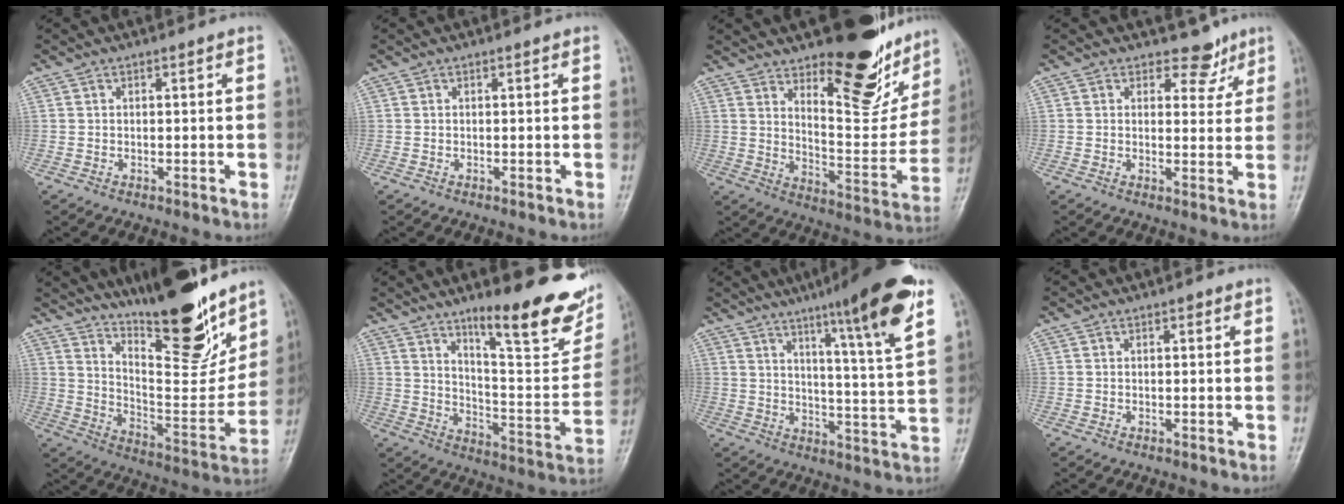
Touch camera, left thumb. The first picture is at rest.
{"total": 0.0}
{"total": 20.8, "force": [13.9, 8.0, 13.3], "torque": [-0.126, -0.096, 0.206]}
{"total": 4.4, "force": [3.3, 2.7, 0.9], "torque": [0.017, -0.022, 0.042]}
{"total": 21.7, "force": [15.9, 6.0, 13.5], "torque": [-0.163, -0.108, 0.260]}
{"total": 23.0, "force": [14.4, 5.9, 17.0], "torque": [-0.196, -0.074, 0.218]}
{"total": 16.5, "force": [9.7, 0.9, 13.3], "torque": [-0.185, -0.048, 0.141]}
{"total": 0.8, "force": [0.4, 0.4, 0.5], "torque": [-0.002, 0.000, 0.002]}